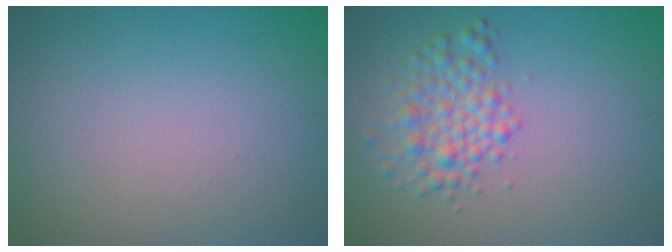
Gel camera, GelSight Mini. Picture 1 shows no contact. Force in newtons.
{"total": 3.2, "press": 3.2, "slide": 0.0}